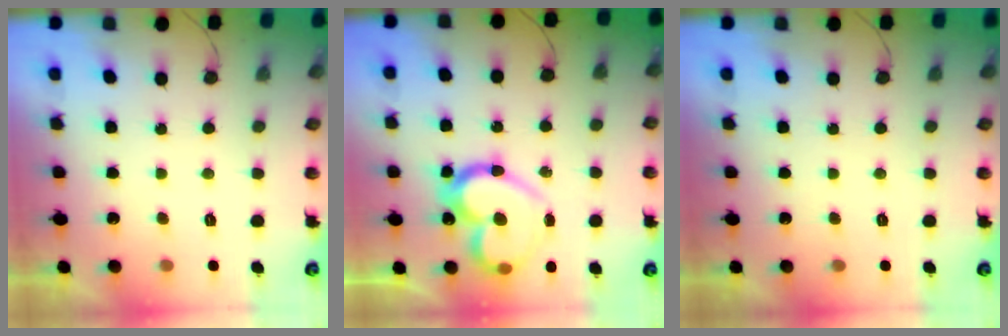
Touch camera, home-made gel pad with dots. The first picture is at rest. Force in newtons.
{"total": 19.1, "press": 19.0, "slide": 1.8}
{"total": 0.0}